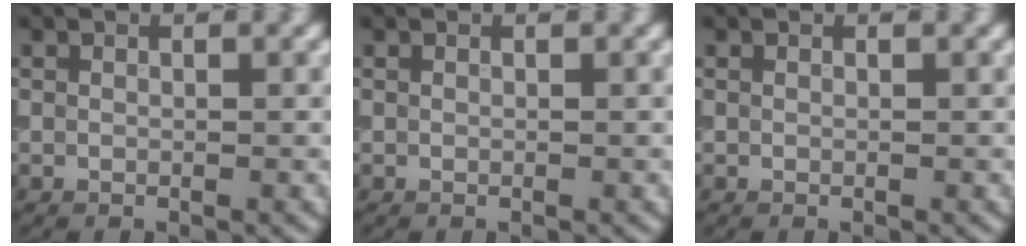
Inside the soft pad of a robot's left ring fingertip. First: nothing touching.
{"total": 0.0}
{"total": 0.0}